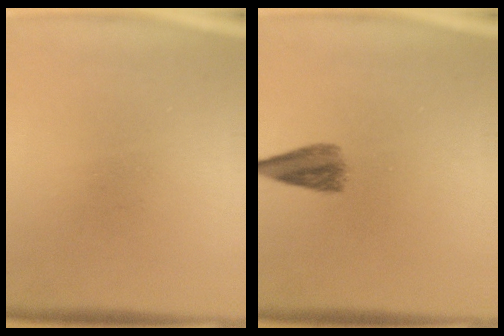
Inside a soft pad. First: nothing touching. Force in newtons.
{"total": 4.3}